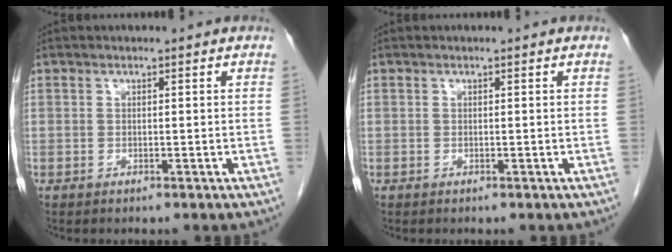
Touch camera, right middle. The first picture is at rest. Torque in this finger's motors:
{"motor_torque": [-0.09, -0.02, -0.01, 0.00]}